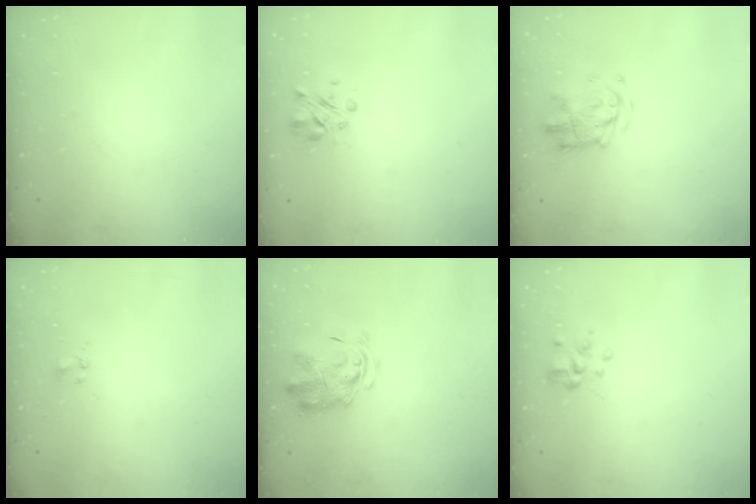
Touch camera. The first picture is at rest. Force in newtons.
{"total": 2.2, "press": 2.2, "slide": 0.3}
{"total": 3.8, "press": 3.8, "slide": 0.5}
{"total": 0.8, "press": 0.8, "slide": 0.3}
{"total": 3.0, "press": 2.9, "slide": 0.6}
{"total": 2.2, "press": 2.1, "slide": 0.7}